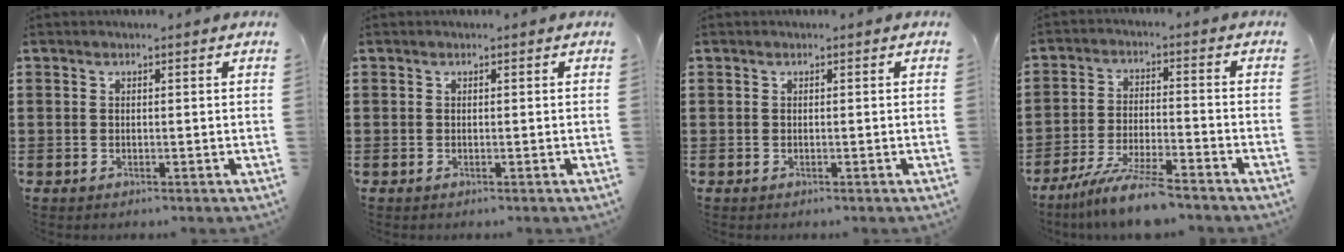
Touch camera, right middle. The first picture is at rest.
{"total": 0.0}
{"total": 0.0}
{"total": 8.3, "force": [-7.2, 0.0, 4.0], "torque": [-0.080, -0.002, -0.137]}